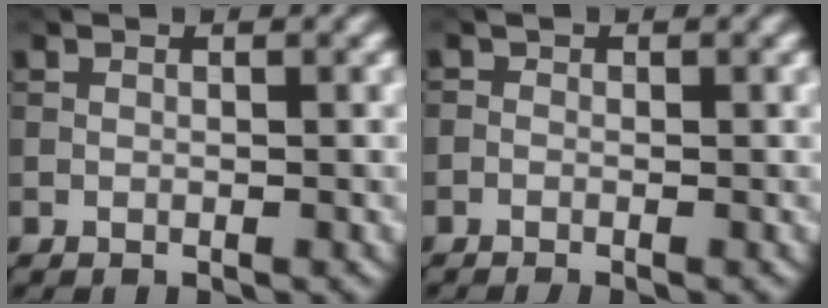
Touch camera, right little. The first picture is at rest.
{"total": 0.8, "force": [-0.7, 0.2, 0.3], "torque": [-0.006, -0.002, -0.017]}